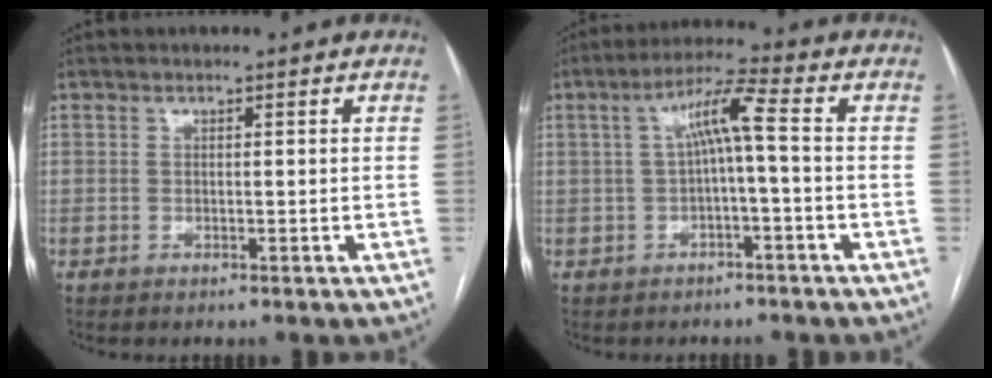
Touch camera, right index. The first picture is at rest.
{"total": 6.1, "force": [0.1, 0.2, 6.1], "torque": [-0.106, 0.029, 0.002]}